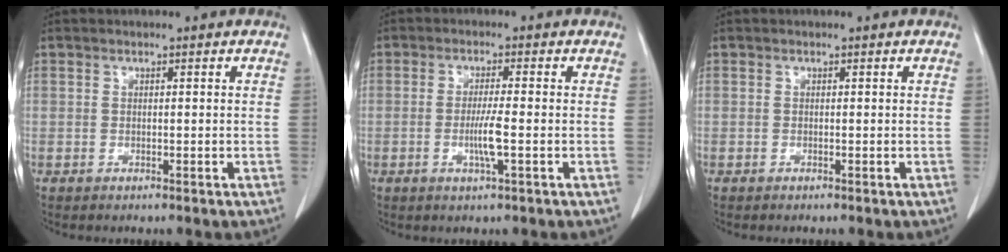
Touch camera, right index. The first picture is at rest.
{"total": 3.9, "force": [-1.1, -0.3, 3.8], "torque": [-0.072, -0.006, -0.021]}
{"total": 0.0}